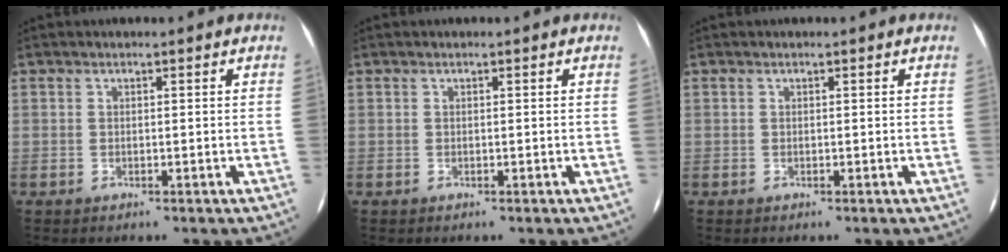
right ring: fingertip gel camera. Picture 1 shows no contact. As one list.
[{"total": 0.0}, {"total": 0.0}]